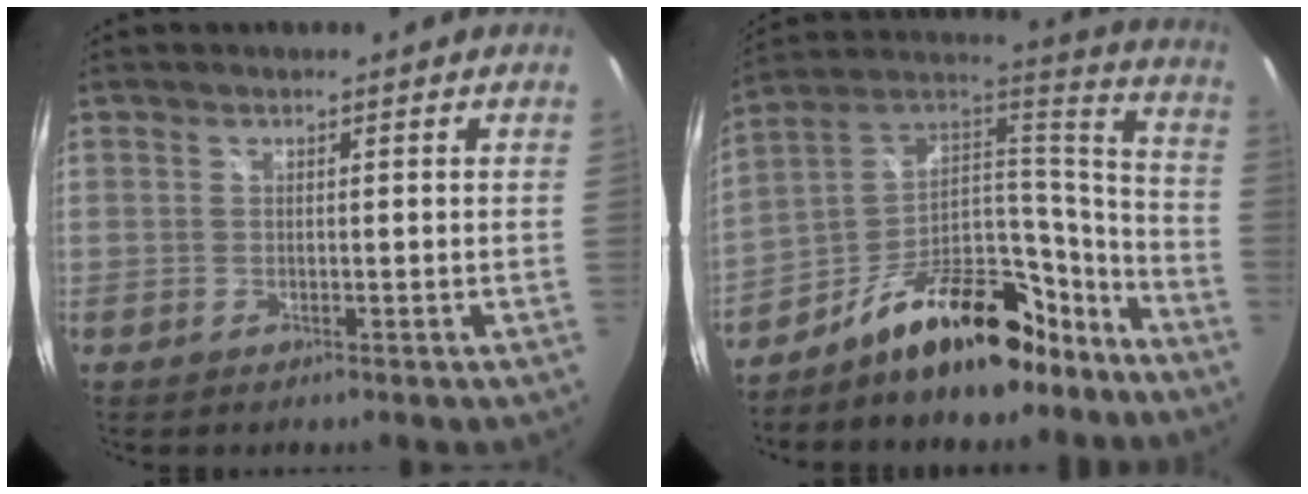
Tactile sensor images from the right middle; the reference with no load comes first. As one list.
[{"total": 20.6, "force": [-13.9, 9.8, 11.6], "torque": [-0.185, 0.055, -0.210]}]